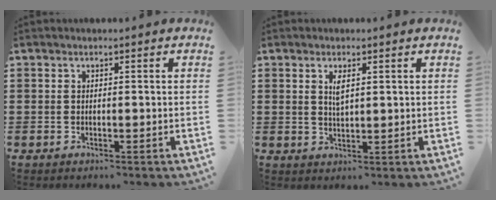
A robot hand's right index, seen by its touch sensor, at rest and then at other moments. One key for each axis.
{"total": 2.4, "fx": 1.0, "fy": 0.8, "fz": 2.1, "tx": -0.037, "ty": 0.000, "tz": 0.014}